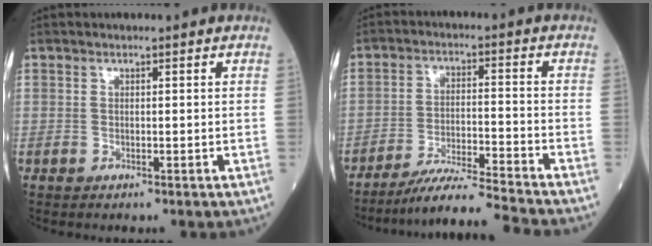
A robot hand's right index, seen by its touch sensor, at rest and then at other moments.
{"total": 10.3, "force": [-9.5, -2.3, 3.2], "torque": [-0.050, -0.013, -0.168]}